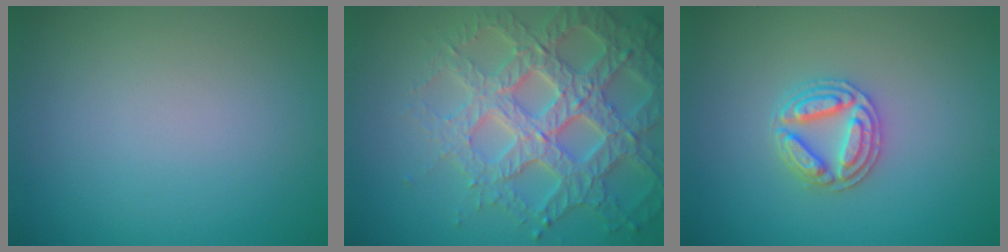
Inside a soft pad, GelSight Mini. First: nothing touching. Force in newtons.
{"total": 7.0, "press": 6.7, "slide": 1.8}
{"total": 3.1, "press": 3.0, "slide": 0.6}